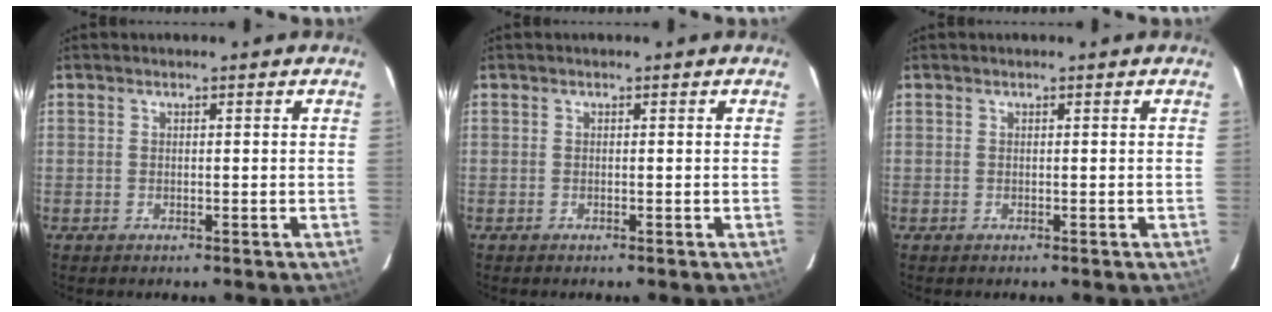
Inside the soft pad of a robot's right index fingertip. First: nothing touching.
{"total": 0.0}
{"total": 0.0}